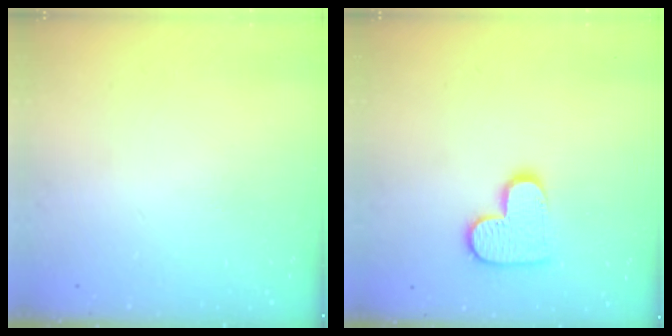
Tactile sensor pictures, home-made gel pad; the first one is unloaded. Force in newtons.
{"total": 12.0, "press": 12.0, "slide": 0.7}